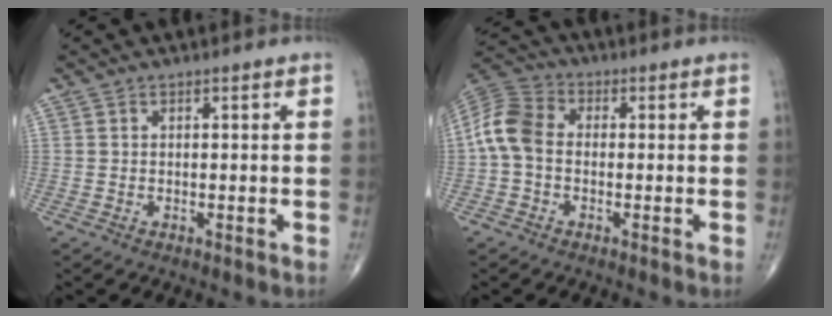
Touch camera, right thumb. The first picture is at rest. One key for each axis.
{"total": 8.4, "fx": -0.6, "fy": 6.0, "fz": 5.8, "tx": -0.113, "ty": 0.023, "tz": -0.028}